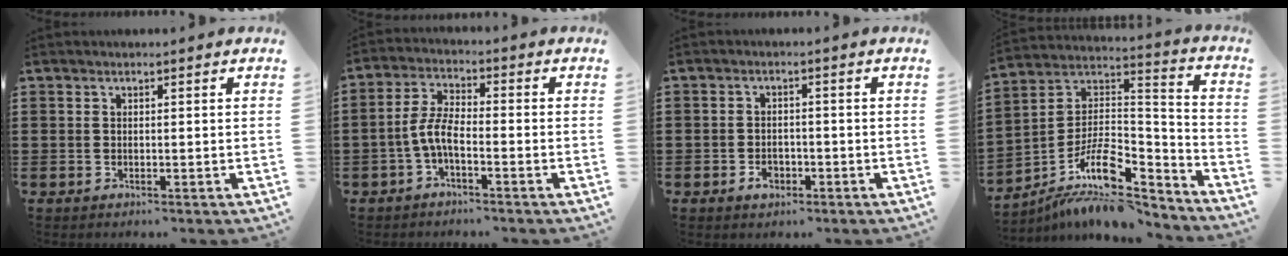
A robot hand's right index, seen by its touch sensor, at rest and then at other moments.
{"total": 5.1, "force": [-2.2, 1.6, 4.3], "torque": [-0.105, -0.003, -0.049]}
{"total": 2.4, "force": [-1.4, 1.6, 1.2], "torque": [-0.025, 0.001, -0.028]}
{"total": 11.4, "force": [-7.6, 4.3, 7.4], "torque": [-0.143, 0.008, -0.144]}